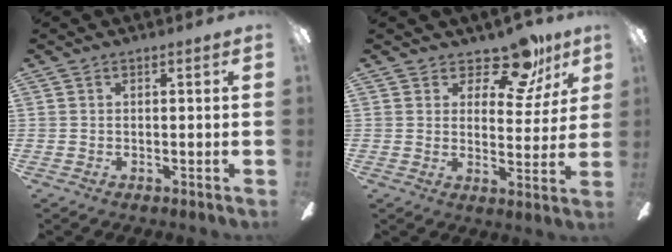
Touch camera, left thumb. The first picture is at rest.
{"total": 14.5, "force": [11.0, 6.1, 7.1], "torque": [-0.097, -0.072, 0.191]}